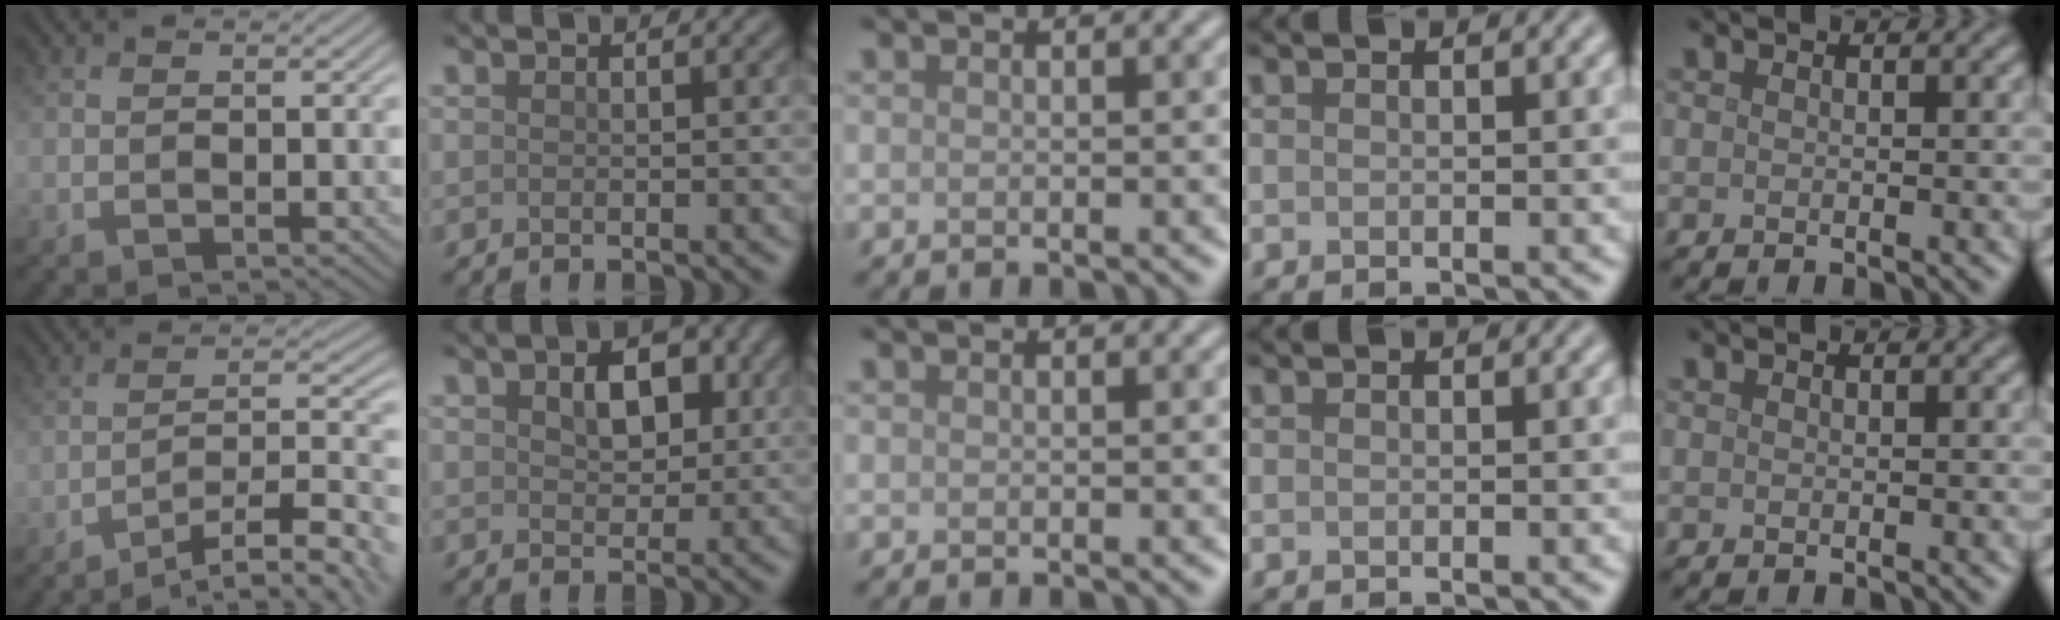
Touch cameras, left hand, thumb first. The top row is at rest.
{"thumb": {"total": 12.2, "force": [-9.1, 2.7, 7.6], "torque": [-0.116, 0.005, -0.129]}, "index": {"total": 3.7, "force": [1.0, 2.4, 2.6], "torque": [-0.047, 0.004, 0.012]}}